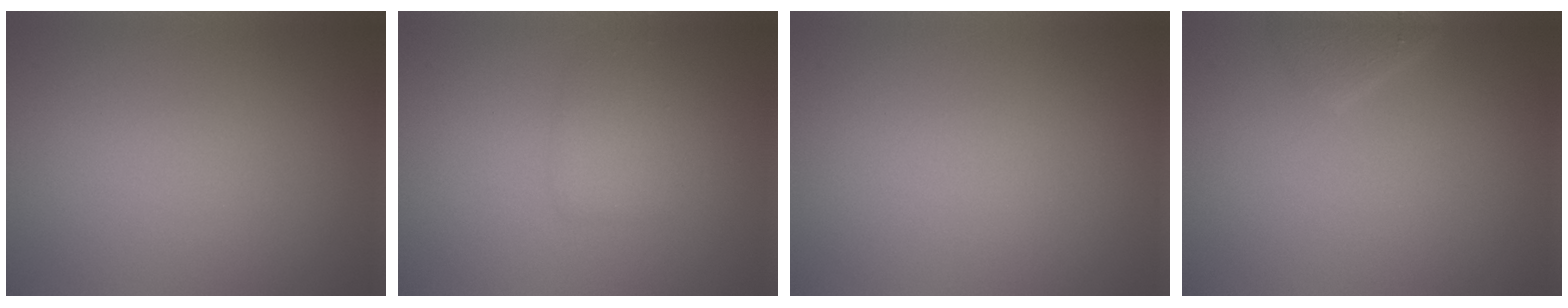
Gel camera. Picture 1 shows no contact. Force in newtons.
{"total": 1.7, "press": 1.7, "slide": 0.0}
{"total": 0.0}
{"total": 1.2, "press": 1.2, "slide": 0.2}